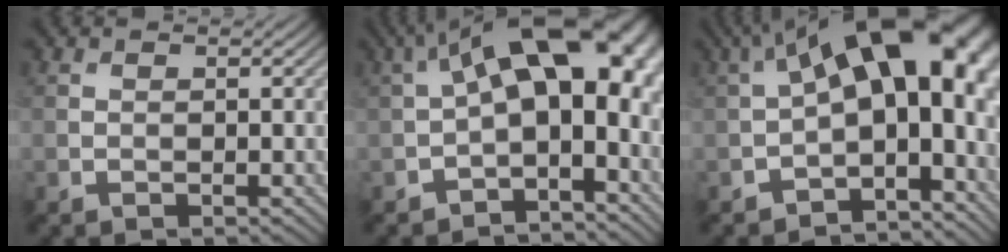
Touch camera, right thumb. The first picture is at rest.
{"total": 15.6, "force": [0.7, 8.2, 13.2], "torque": [-0.208, 0.004, 0.013]}
{"total": 17.7, "force": [0.9, 9.7, 14.8], "torque": [-0.218, -0.005, 0.041]}